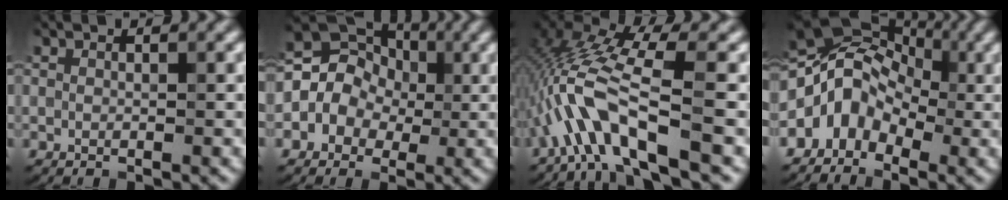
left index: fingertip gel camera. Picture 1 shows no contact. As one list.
[{"total": 7.2, "force": [0.0, 6.5, 3.1], "torque": [-0.033, 0.034, -0.034]}, {"total": 7.2, "force": [-2.9, 1.6, 6.4], "torque": [-0.133, 0.016, -0.062]}, {"total": 5.3, "force": [-1.9, 4.0, 2.9], "torque": [-0.039, 0.012, -0.049]}]